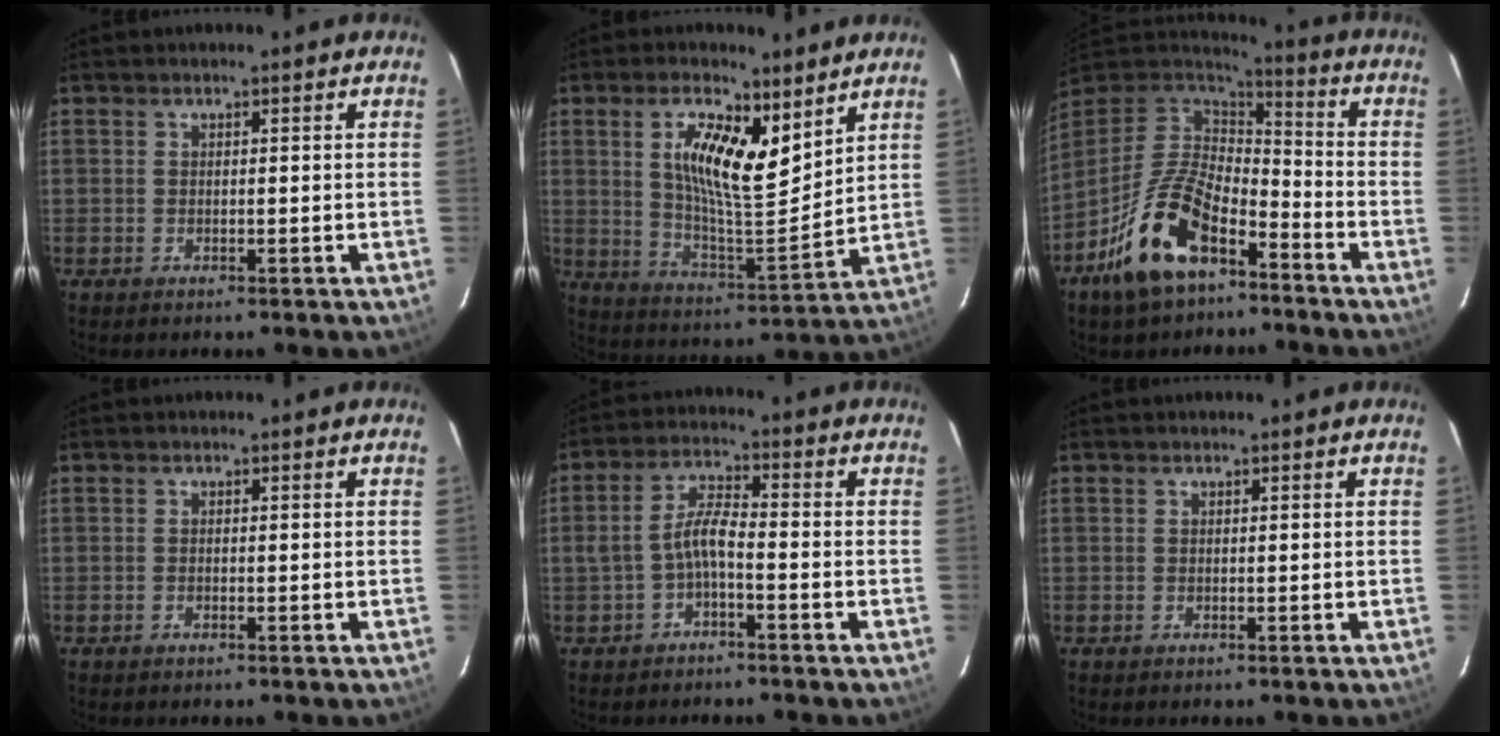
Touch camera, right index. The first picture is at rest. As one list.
[{"total": 13.8, "force": [6.6, 4.4, 11.3], "torque": [-0.196, 0.002, 0.119]}, {"total": 17.7, "force": [-10.2, 8.3, 11.9], "torque": [-0.245, -0.006, -0.189]}, {"total": 0.0}, {"total": 4.8, "force": [-2.2, 1.2, 4.1], "torque": [-0.090, 0.014, -0.040]}, {"total": 0.0}]